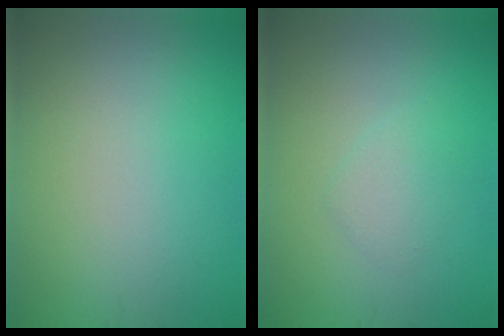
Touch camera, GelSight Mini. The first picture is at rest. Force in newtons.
{"total": 1.4, "press": 1.4, "slide": 0.1}